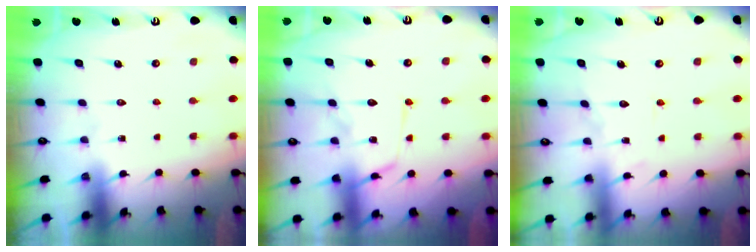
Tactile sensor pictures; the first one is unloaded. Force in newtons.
{"total": 13.7, "press": 13.6, "slide": 1.2}
{"total": 7.1, "press": 7.0, "slide": 0.8}